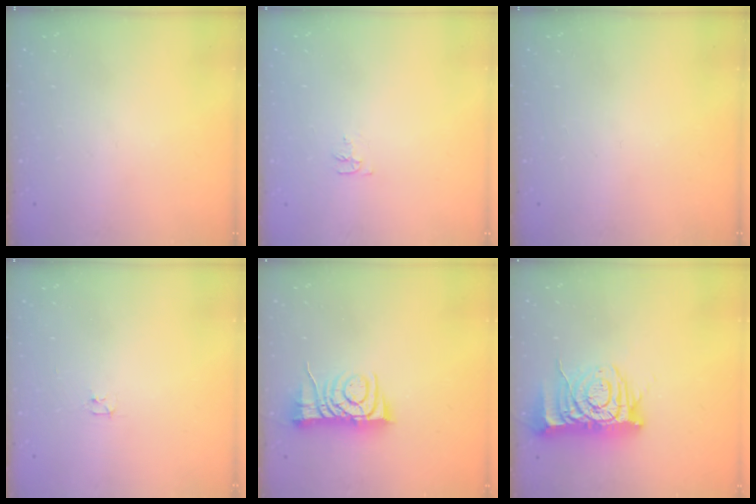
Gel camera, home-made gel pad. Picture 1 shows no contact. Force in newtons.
{"total": 4.0, "press": 3.9, "slide": 0.4}
{"total": 0.0}
{"total": 2.4, "press": 2.3, "slide": 0.4}
{"total": 7.6, "press": 7.5, "slide": 1.0}
{"total": 11.5, "press": 11.4, "slide": 1.4}